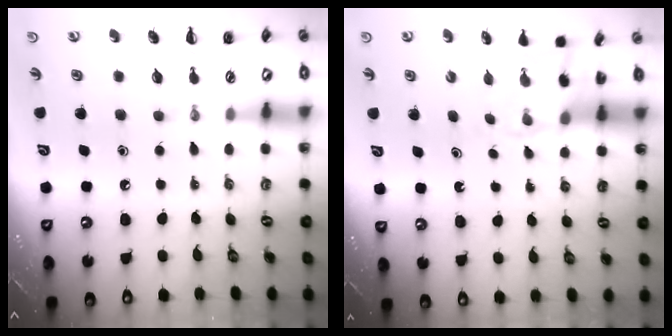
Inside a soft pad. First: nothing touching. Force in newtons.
{"total": 2.8, "press": 2.6, "slide": 1.0}